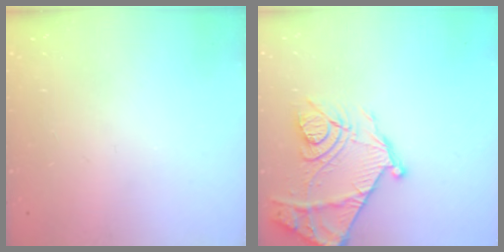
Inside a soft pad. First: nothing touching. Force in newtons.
{"total": 17.3, "press": 17.2, "slide": 1.7}